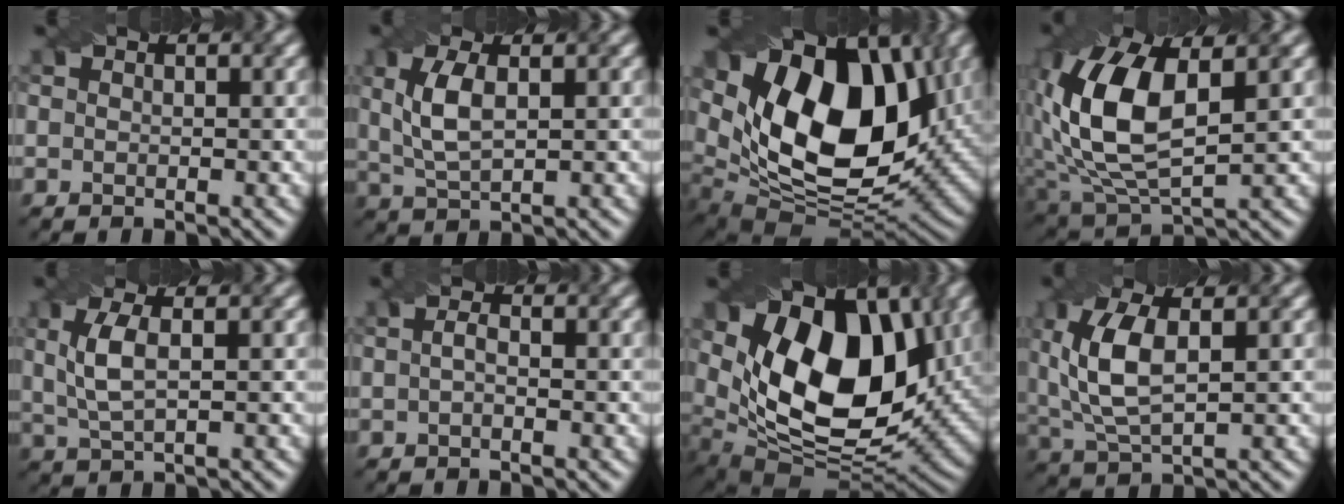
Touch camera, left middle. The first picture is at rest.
{"total": 4.1, "force": [0.9, 1.7, 3.6], "torque": [-0.083, 0.004, 0.020]}
{"total": 16.8, "force": [4.5, 10.1, 12.7], "torque": [-0.204, -0.002, 0.077]}
{"total": 11.0, "force": [1.4, 6.0, 9.1], "torque": [-0.206, -0.002, 0.031]}
{"total": 3.7, "force": [0.8, 1.3, 3.3], "torque": [-0.076, 0.002, 0.018]}
{"total": 1.0, "force": [-0.2, 0.4, 0.9], "torque": [-0.020, 0.000, -0.004]}
{"total": 15.3, "force": [3.7, 9.4, 11.5], "torque": [-0.176, -0.008, 0.065]}
{"total": 6.8, "force": [1.4, 3.2, 5.8], "torque": [-0.139, 0.003, 0.028]}